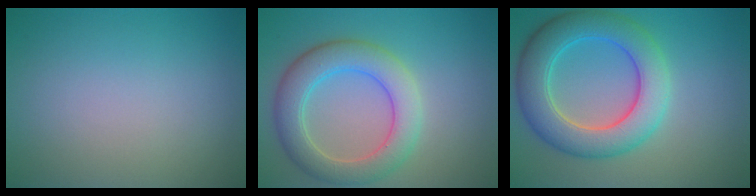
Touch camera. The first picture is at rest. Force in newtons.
{"total": 5.8, "press": 5.8, "slide": 0.5}
{"total": 7.4, "press": 7.4, "slide": 0.4}